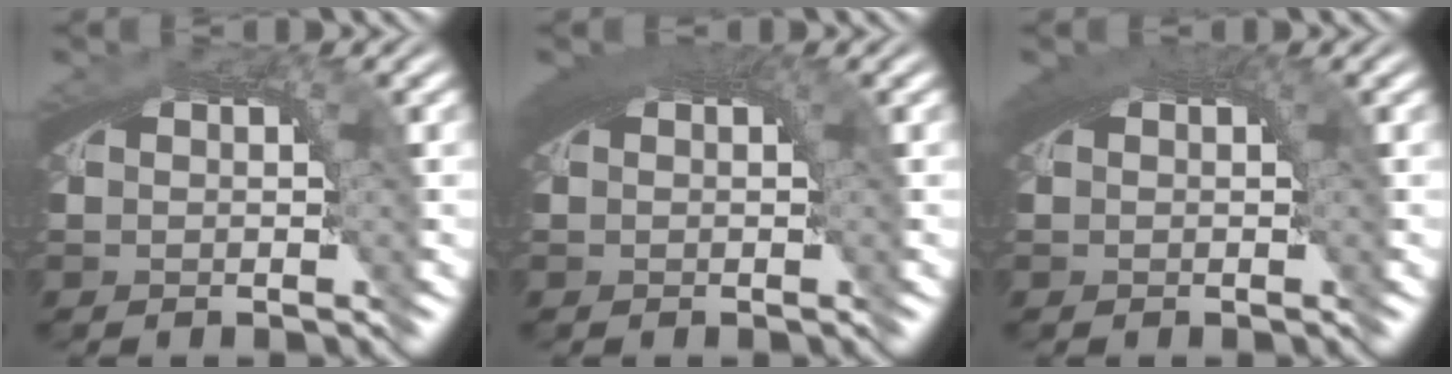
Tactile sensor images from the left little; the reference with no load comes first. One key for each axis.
{"total": 2.6, "fx": 1.0, "fy": 0.7, "fz": 2.3, "tx": -0.028, "ty": 0.008, "tz": 0.014}
{"total": 2.0, "fx": 0.8, "fy": 0.4, "fz": 1.8, "tx": -0.023, "ty": 0.006, "tz": 0.012}